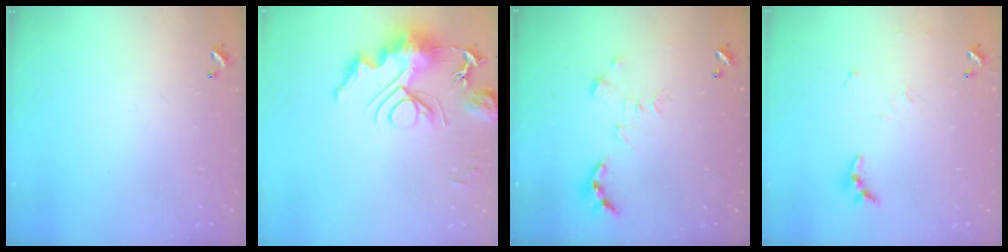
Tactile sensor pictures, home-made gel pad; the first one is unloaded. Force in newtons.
{"total": 13.8, "press": 13.7, "slide": 0.8}
{"total": 0.0}
{"total": 7.9, "press": 7.9, "slide": 0.5}